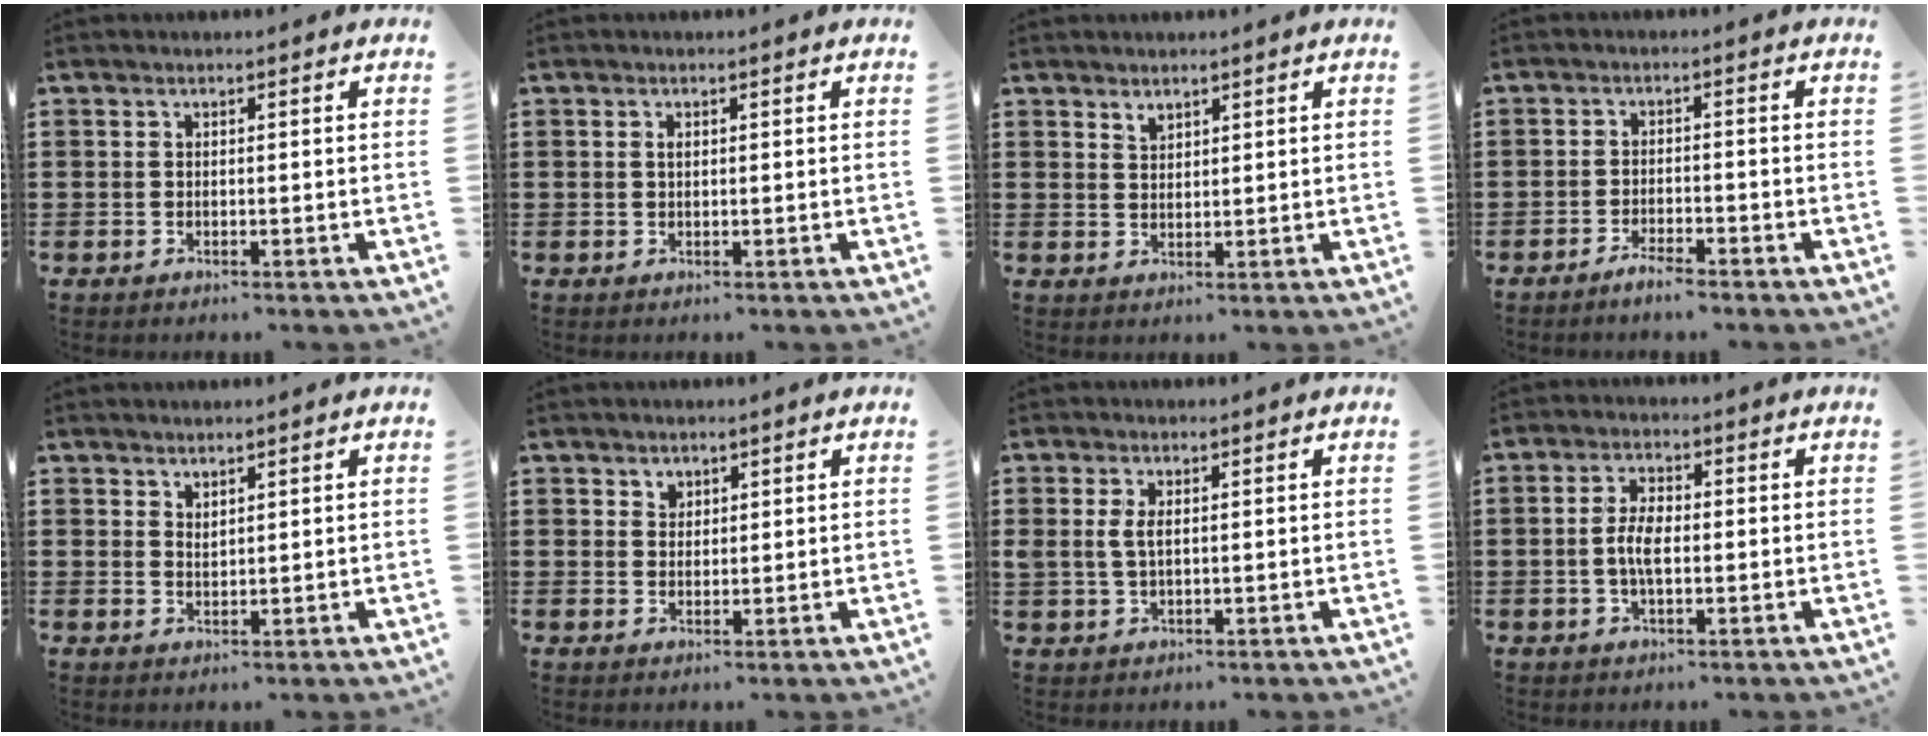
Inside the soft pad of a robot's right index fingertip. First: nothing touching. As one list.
[{"total": 0.7, "force": [0.2, 0.4, 0.6], "torque": [-0.014, 0.000, 0.004]}, {"total": 1.7, "force": [1.5, 0.7, 0.3], "torque": [-0.007, 0.000, 0.030]}, {"total": 2.2, "force": [-2.0, 0.1, 0.8], "torque": [-0.016, 0.003, -0.038]}, {"total": 1.5, "force": [1.5, 0.2, 0.0], "torque": [-0.002, 0.002, 0.030]}, {"total": 1.8, "force": [1.3, 1.2, 0.1], "torque": [-0.007, 0.004, 0.026]}, {"total": 2.7, "force": [0.6, 1.1, 2.3], "torque": [-0.056, 0.004, 0.007]}, {"total": 4.4, "force": [-0.4, 1.8, 4.0], "torque": [-0.088, -0.003, -0.012]}]